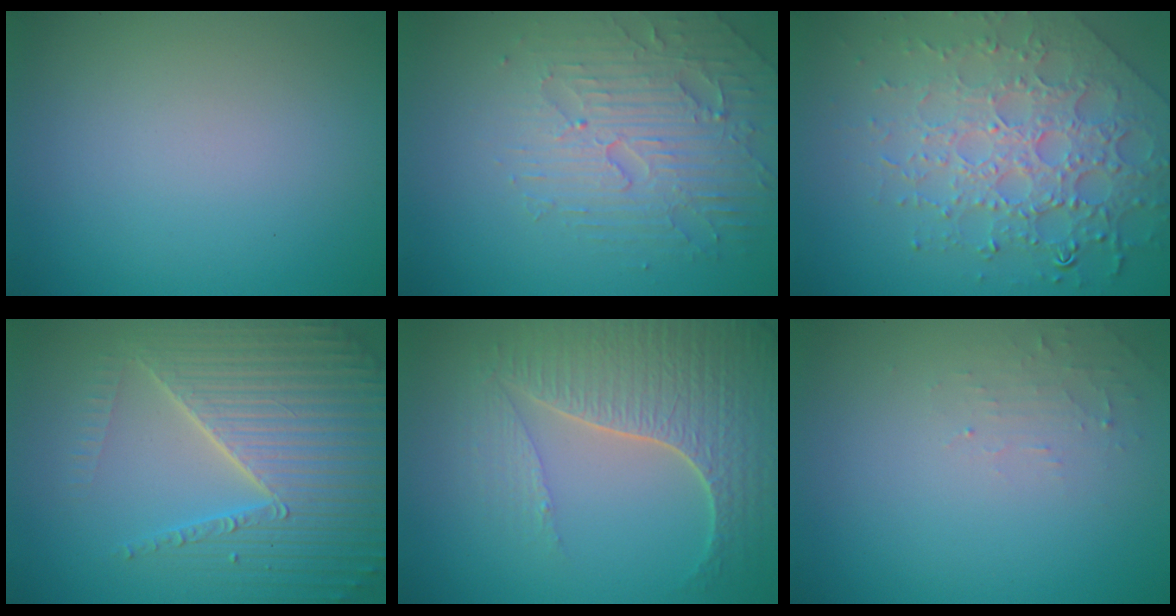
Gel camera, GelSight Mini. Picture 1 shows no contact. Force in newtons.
{"total": 4.4, "press": 3.9, "slide": 2.1}
{"total": 7.8, "press": 5.6, "slide": 5.5}
{"total": 6.9, "press": 6.7, "slide": 1.6}
{"total": 6.2, "press": 5.0, "slide": 3.7}
{"total": 1.2, "press": 1.2, "slide": 0.3}